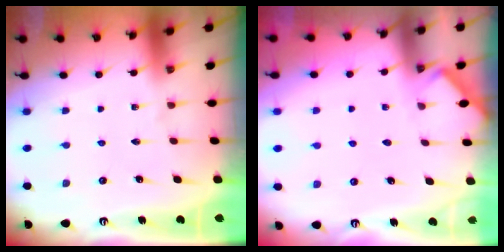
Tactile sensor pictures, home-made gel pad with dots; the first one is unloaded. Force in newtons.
{"total": 2.3, "press": 2.3, "slide": 0.3}